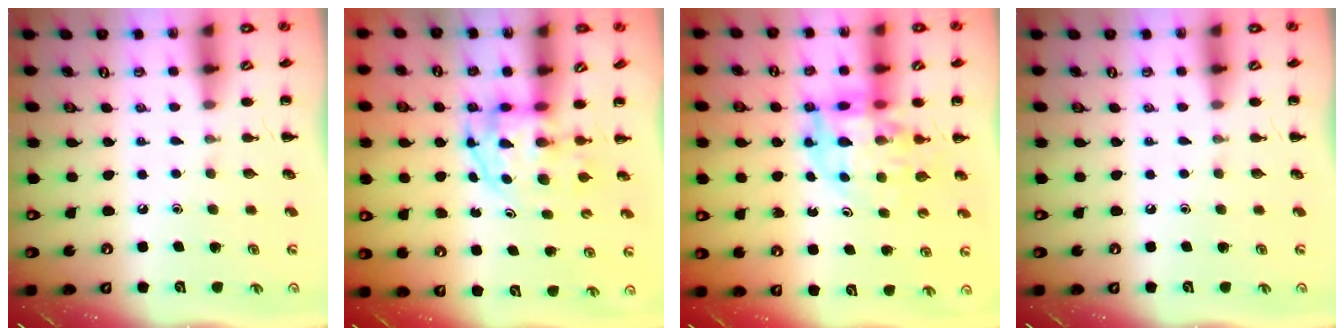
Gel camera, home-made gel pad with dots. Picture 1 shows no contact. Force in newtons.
{"total": 3.5, "press": 3.5, "slide": 0.5}
{"total": 12.0, "press": 11.3, "slide": 3.9}
{"total": 0.0}